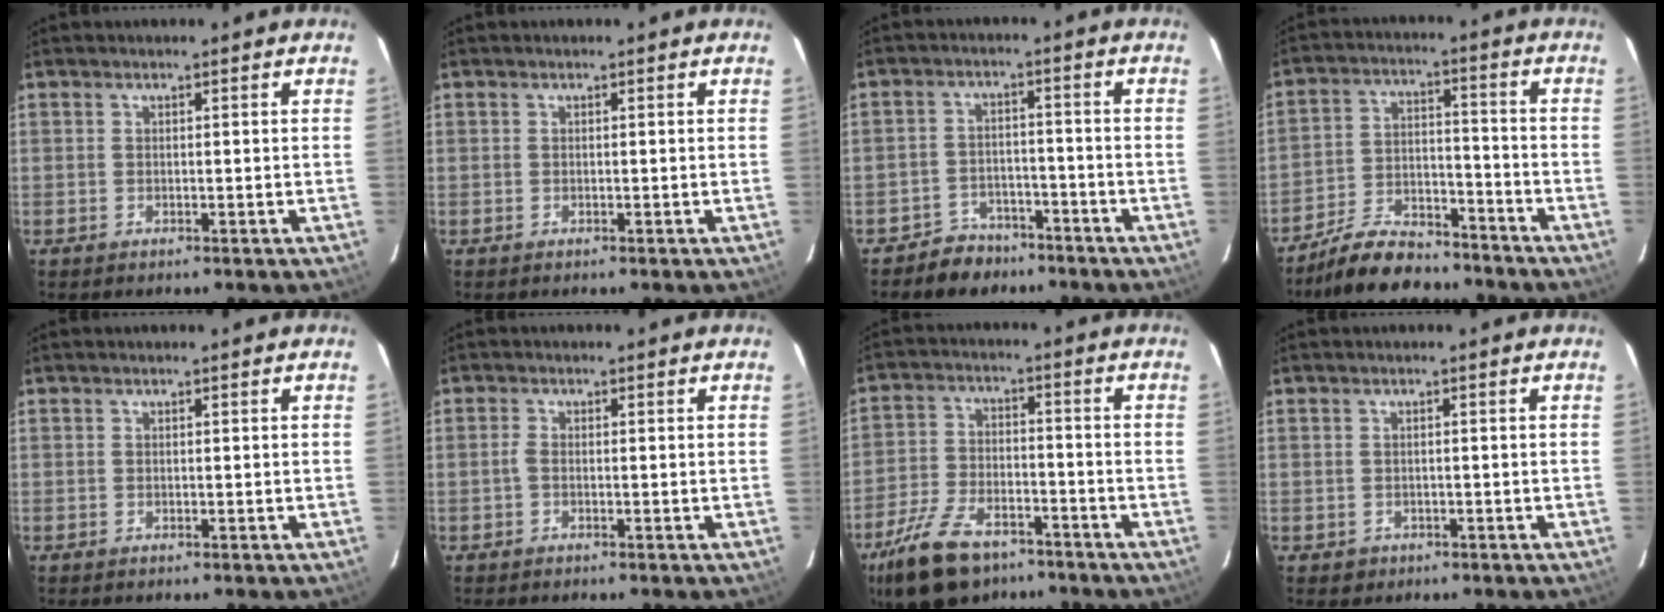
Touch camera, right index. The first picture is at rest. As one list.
[{"total": 0.0}, {"total": 6.3, "force": [-4.9, 3.9, 0.8], "torque": [-0.030, 0.023, -0.074]}, {"total": 13.4, "force": [-11.2, 4.9, 5.5], "torque": [-0.119, 0.011, -0.182]}, {"total": 0.0}, {"total": 1.2, "force": [-0.4, 0.5, 1.0], "torque": [-0.022, 0.003, -0.010]}, {"total": 15.2, "force": [-10.7, 7.4, 7.9], "torque": [-0.179, -0.013, -0.187]}, {"total": 1.7, "force": [-0.7, 1.5, 0.4], "torque": [-0.009, 0.002, -0.002]}]